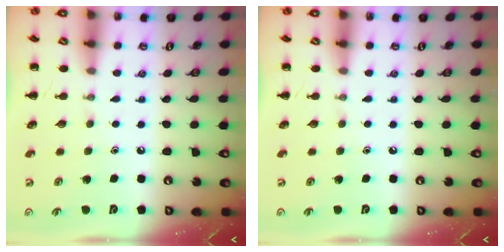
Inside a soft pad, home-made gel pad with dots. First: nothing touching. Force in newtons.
{"total": 0.0}